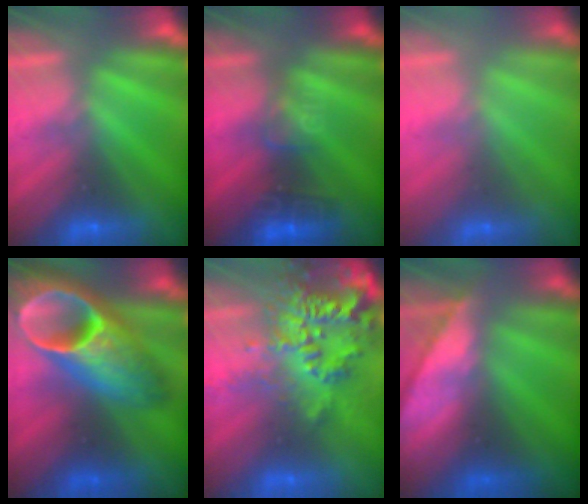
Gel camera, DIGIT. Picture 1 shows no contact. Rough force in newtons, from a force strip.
{"total": 2.7}
{"total": 2.2}
{"total": 13.7}
{"total": 8.3}
{"total": 7.2}